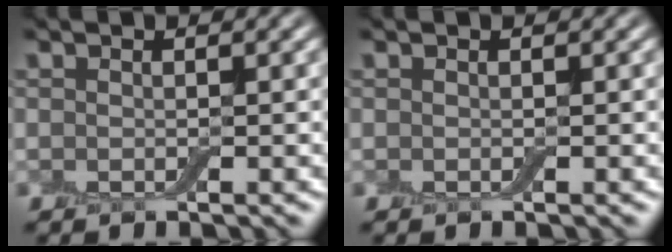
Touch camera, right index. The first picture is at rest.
{"total": 0.0}